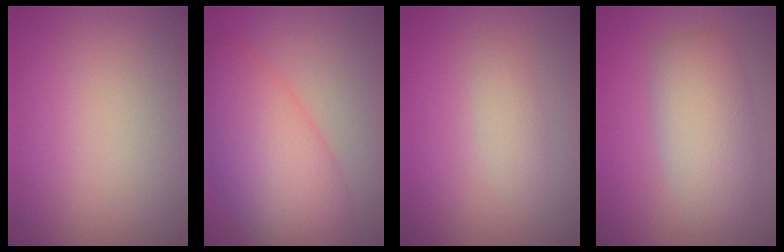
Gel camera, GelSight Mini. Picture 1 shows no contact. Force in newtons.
{"total": 8.7, "press": 8.7, "slide": 0.1}
{"total": 1.5, "press": 1.5, "slide": 0.1}
{"total": 4.9, "press": 4.9, "slide": 0.1}